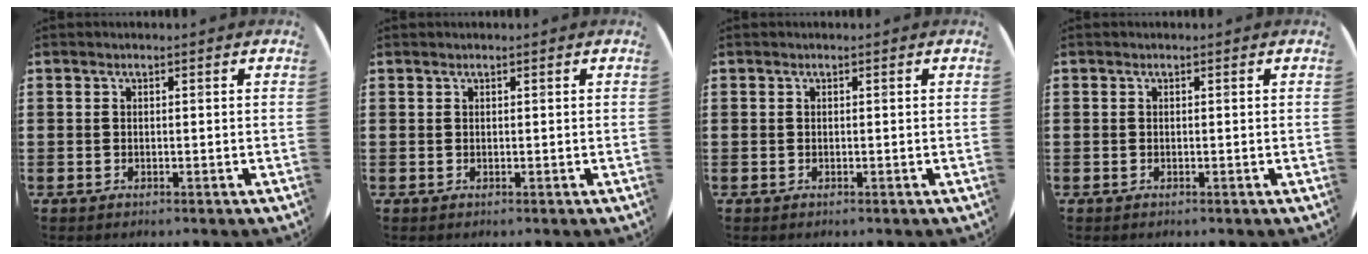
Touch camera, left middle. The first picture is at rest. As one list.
[{"total": 0.0}, {"total": 0.0}, {"total": 0.0}]